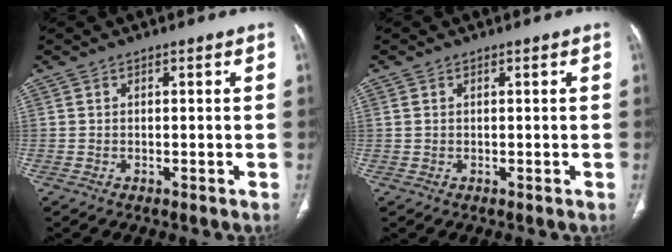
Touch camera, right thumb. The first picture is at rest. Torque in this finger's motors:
{"motor_torque": [0.01, -0.24, -0.39, -0.12, -0.03]}